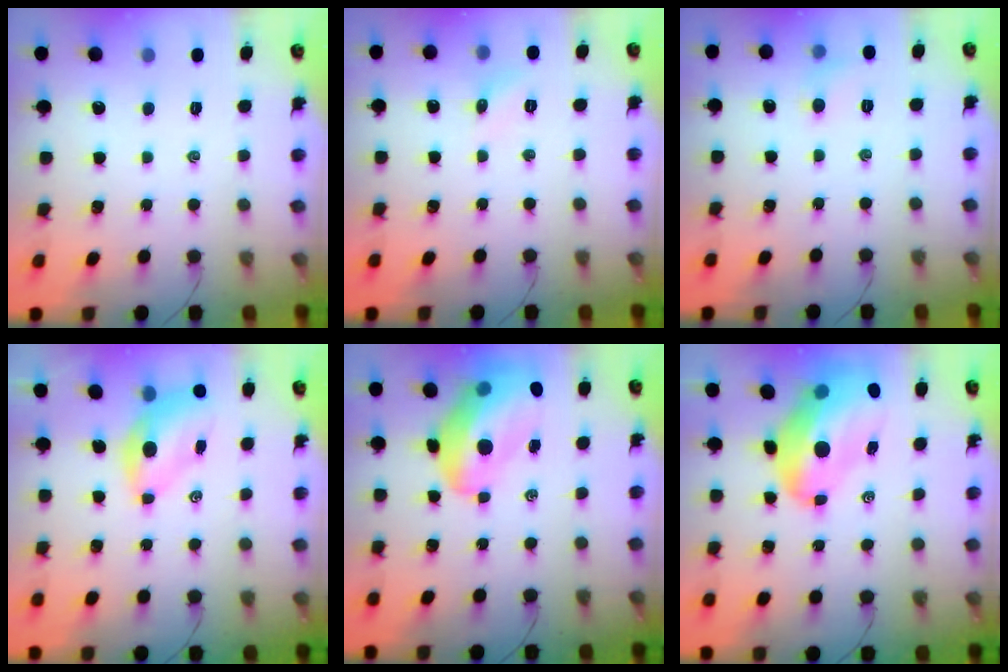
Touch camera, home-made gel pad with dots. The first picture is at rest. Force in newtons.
{"total": 4.7, "press": 4.5, "slide": 1.5}
{"total": 4.2, "press": 4.0, "slide": 1.3}
{"total": 6.6, "press": 6.5, "slide": 1.5}
{"total": 16.8, "press": 16.2, "slide": 4.5}
{"total": 16.6, "press": 16.0, "slide": 4.6}